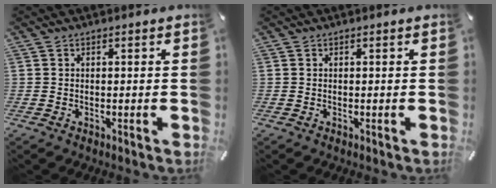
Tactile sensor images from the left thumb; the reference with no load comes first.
{"total": 0.0}